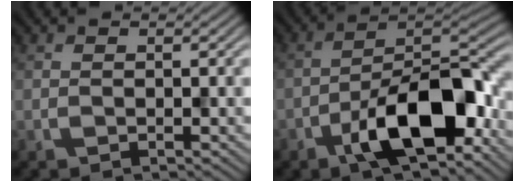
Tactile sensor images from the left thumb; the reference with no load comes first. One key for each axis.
{"total": 12.5, "fx": -5.9, "fy": 5.4, "fz": 9.6, "tx": -0.151, "ty": 0.005, "tz": -0.116}